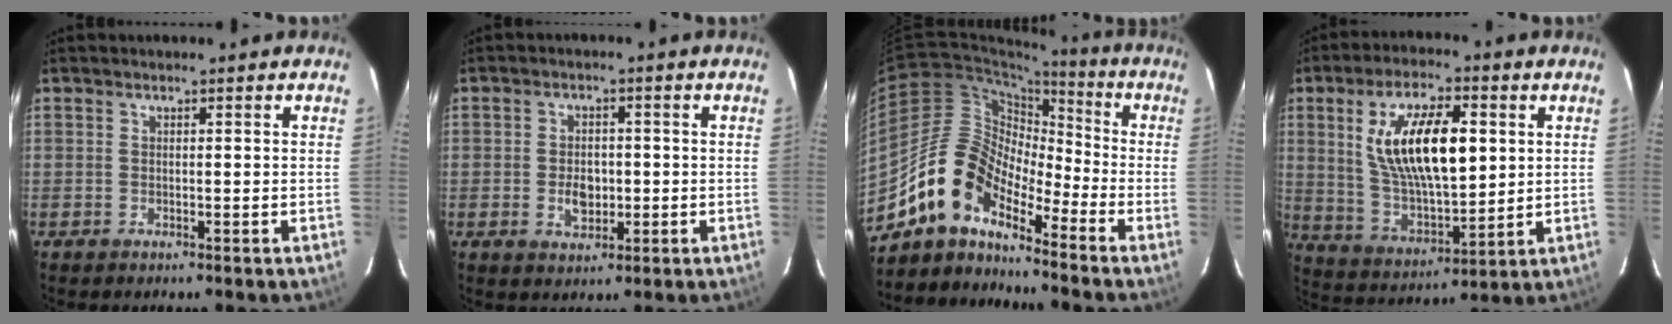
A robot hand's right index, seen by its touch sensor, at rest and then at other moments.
{"total": 4.9, "force": [-1.0, 3.4, 3.4], "torque": [-0.063, 0.002, -0.011]}
{"total": 12.2, "force": [-9.8, 4.7, 5.5], "torque": [-0.091, 0.020, -0.199]}
{"total": 17.8, "force": [4.3, 7.3, 15.7], "torque": [-0.289, 0.007, 0.091]}